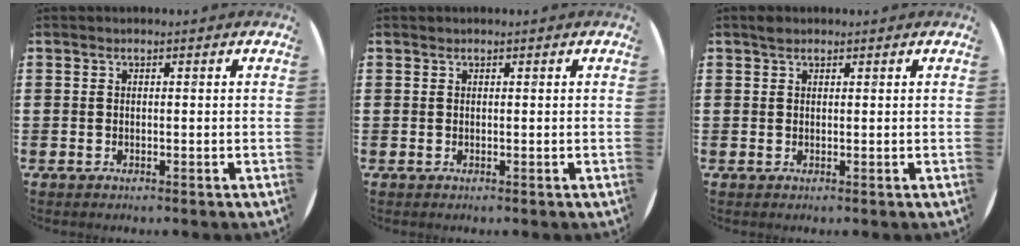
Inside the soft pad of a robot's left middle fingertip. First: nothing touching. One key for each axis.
{"total": 0.0}
{"total": 0.9, "fx": 0.8, "fy": 0.4, "fz": 0.1, "tx": 0.003, "ty": -0.001, "tz": 0.013}